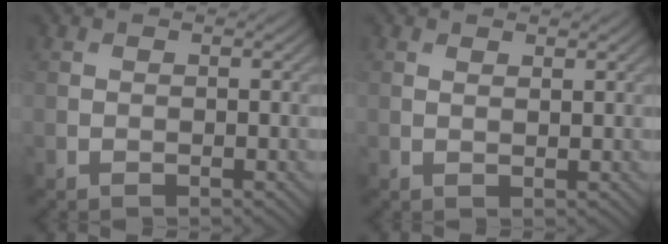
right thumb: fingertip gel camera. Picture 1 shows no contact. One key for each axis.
{"total": 0.9, "fx": 0.7, "fy": 0.2, "fz": 0.4, "tx": -0.011, "ty": -0.001, "tz": 0.014}